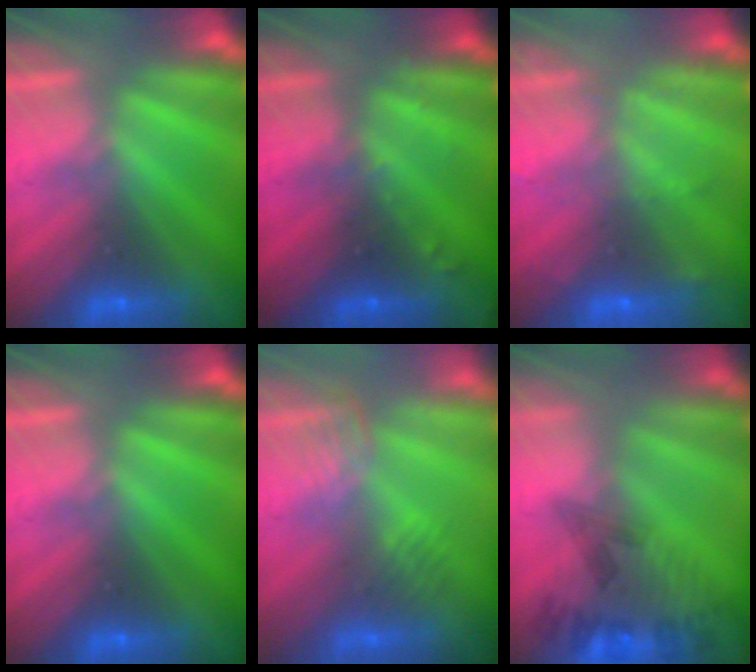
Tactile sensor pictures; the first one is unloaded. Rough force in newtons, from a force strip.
{"total": 2.9}
{"total": 2.3}
{"total": 0.0}
{"total": 2.8}
{"total": 7.6}